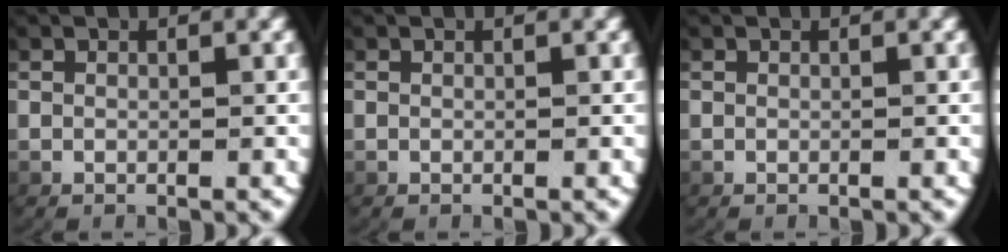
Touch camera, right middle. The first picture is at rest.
{"total": 0.0}
{"total": 0.0}